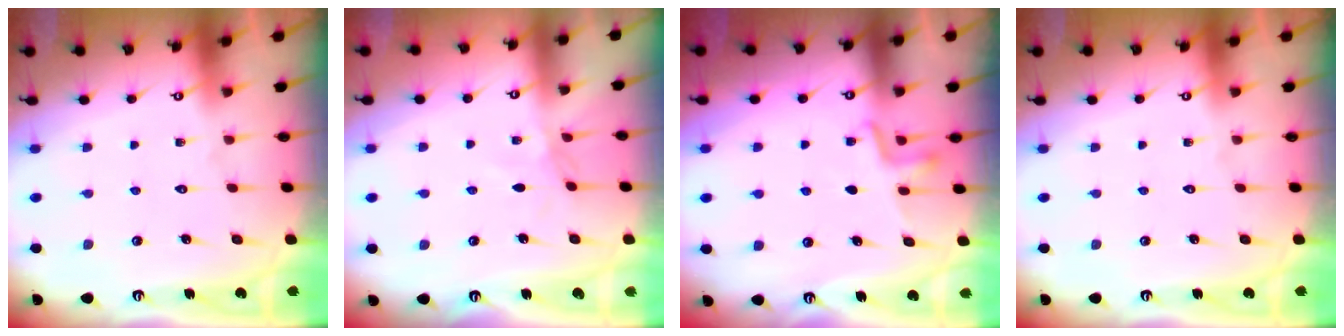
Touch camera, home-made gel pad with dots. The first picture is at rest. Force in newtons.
{"total": 2.2, "press": 2.2, "slide": 0.3}
{"total": 3.0, "press": 2.9, "slide": 0.8}
{"total": 0.0}